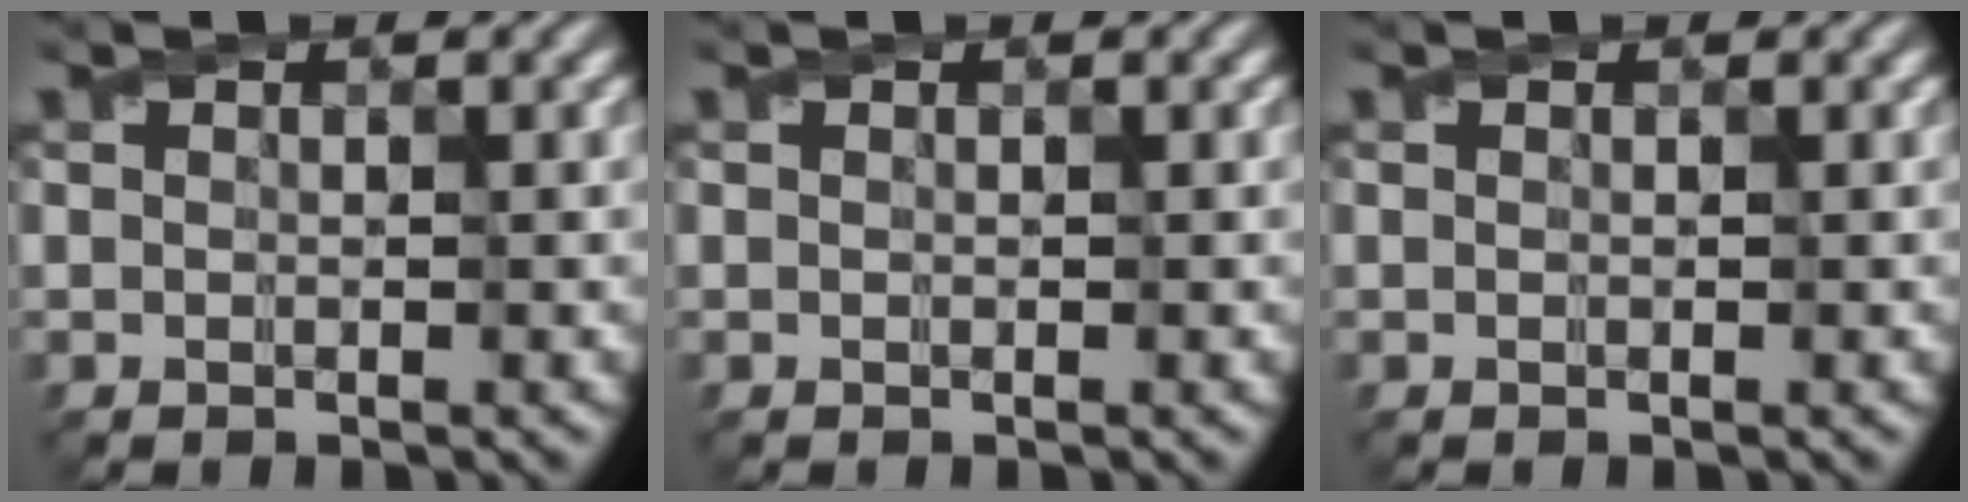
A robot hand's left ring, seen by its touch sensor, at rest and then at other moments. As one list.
[{"total": 0.0}, {"total": 0.0}]